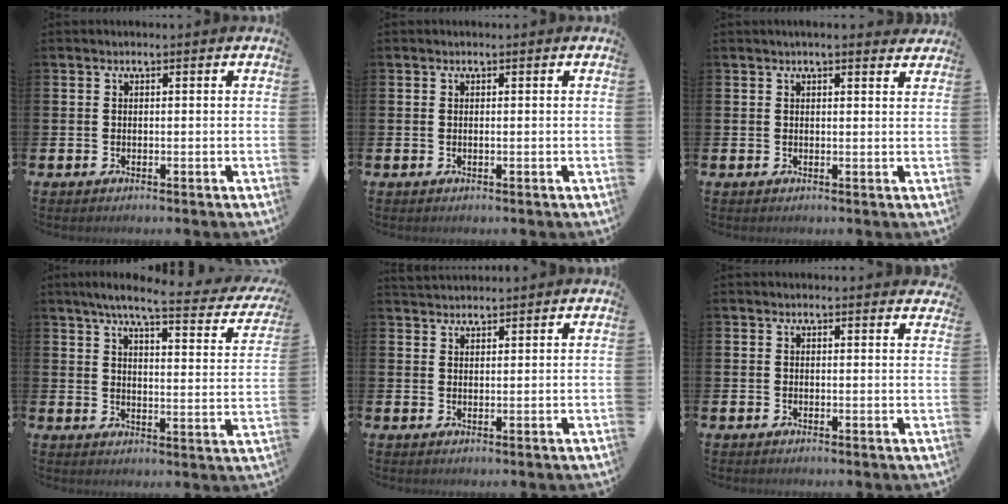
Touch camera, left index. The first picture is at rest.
{"total": 0.0}
{"total": 1.9, "force": [1.9, 0.2, 0.4], "torque": [0.000, -0.008, 0.031]}
{"total": 6.6, "force": [5.3, 0.8, 3.8], "torque": [-0.082, -0.032, 0.082]}
{"total": 2.3, "force": [2.2, 0.4, 0.0], "torque": [0.004, -0.011, 0.040]}
{"total": 0.9, "force": [0.9, 0.0, 0.1], "torque": [-0.002, -0.001, 0.017]}